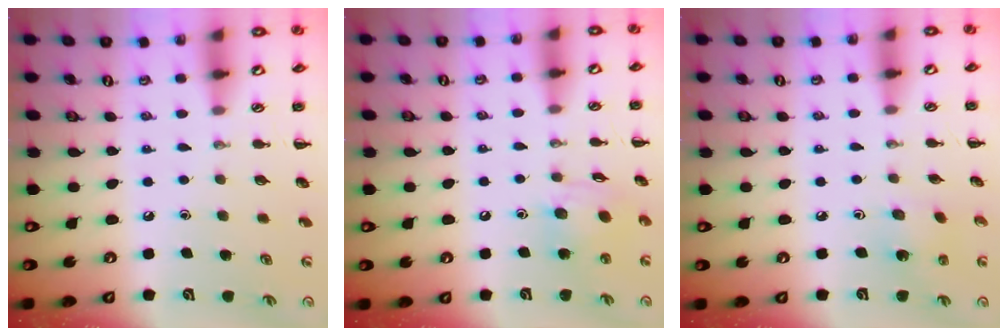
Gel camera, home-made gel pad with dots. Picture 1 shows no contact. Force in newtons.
{"total": 8.9, "press": 8.8, "slide": 1.2}
{"total": 1.8, "press": 1.7, "slide": 0.8}